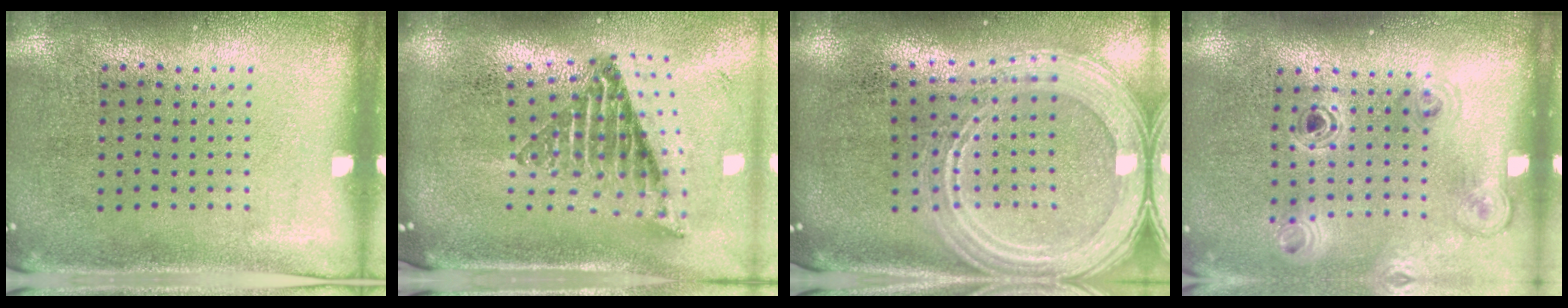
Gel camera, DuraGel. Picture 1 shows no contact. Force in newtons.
{"total": 2.2, "press": 1.5, "slide": 1.6}
{"total": 2.9, "press": 2.3, "slide": 1.7}
{"total": 1.1, "press": 1.1, "slide": 0.2}